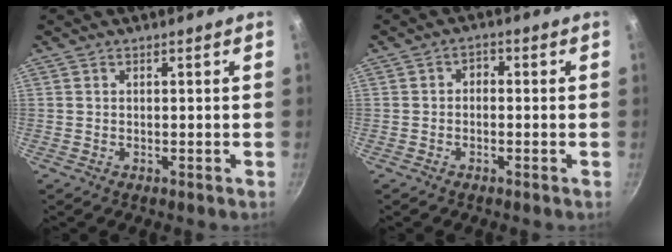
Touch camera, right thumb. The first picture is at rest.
{"total": 1.8, "force": [-0.7, 1.4, 1.0], "torque": [-0.015, 0.013, -0.016]}